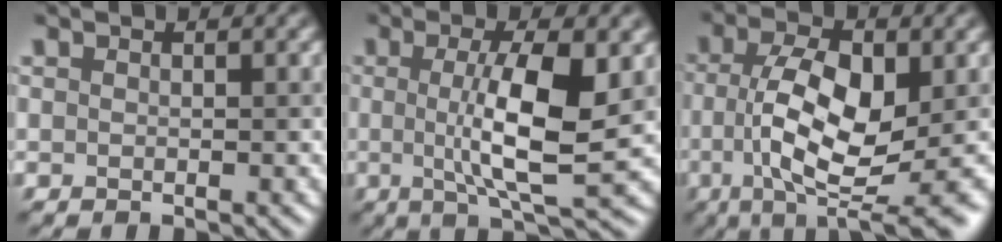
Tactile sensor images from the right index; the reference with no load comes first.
{"total": 7.7, "force": [0.4, 1.7, 7.5], "torque": [-0.123, -0.007, 0.008]}
{"total": 9.8, "force": [-1.2, 3.6, 9.1], "torque": [-0.150, 0.000, -0.024]}